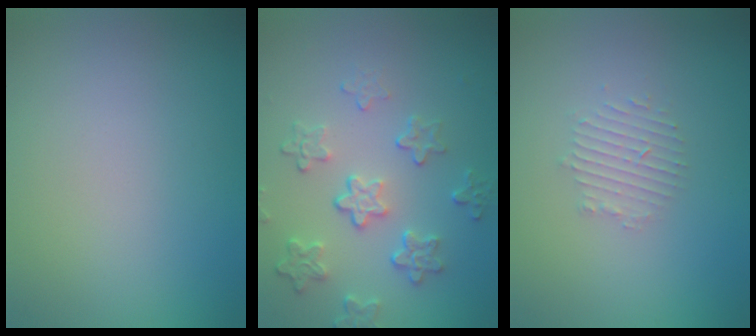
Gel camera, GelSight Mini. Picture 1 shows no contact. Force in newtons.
{"total": 4.1, "press": 3.2, "slide": 2.6}
{"total": 1.8, "press": 1.7, "slide": 0.4}